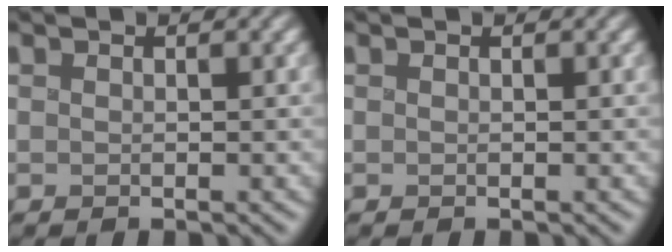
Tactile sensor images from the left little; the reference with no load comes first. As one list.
[{"total": 0.0}]